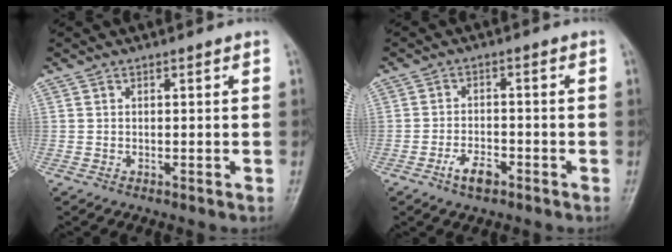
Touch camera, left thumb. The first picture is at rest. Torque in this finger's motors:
{"motor_torque": [-0.49, 0.50, 0.46, 0.33, 0.01]}